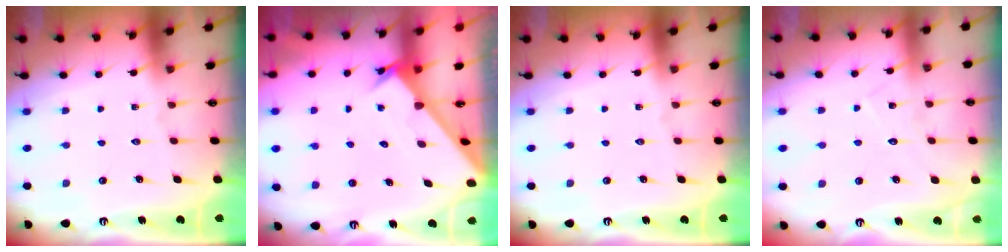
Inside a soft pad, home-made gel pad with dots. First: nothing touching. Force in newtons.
{"total": 2.5, "press": 2.5, "slide": 0.2}
{"total": 0.0}
{"total": 6.8, "press": 6.8, "slide": 0.4}